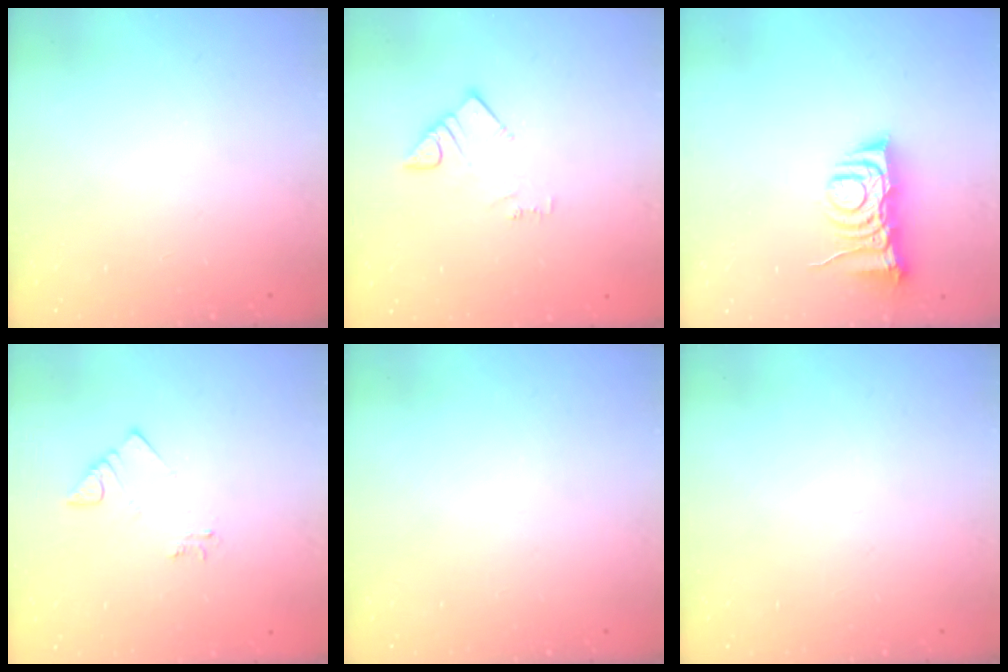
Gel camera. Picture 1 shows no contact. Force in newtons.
{"total": 3.7, "press": 3.7, "slide": 0.3}
{"total": 8.3, "press": 8.2, "slide": 1.1}
{"total": 3.3, "press": 3.2, "slide": 0.4}
{"total": 0.0}
{"total": 0.0}